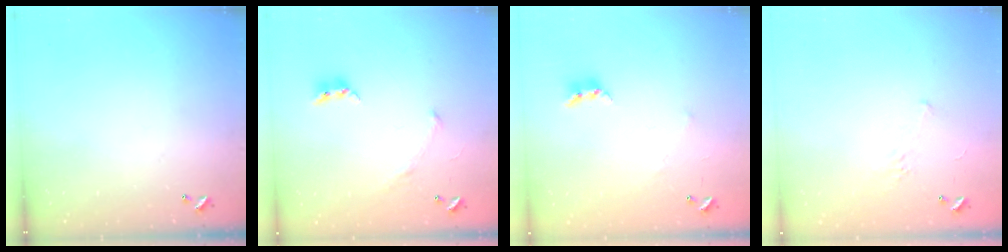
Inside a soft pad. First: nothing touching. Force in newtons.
{"total": 3.2, "press": 3.0, "slide": 1.0}
{"total": 5.1, "press": 5.1, "slide": 0.5}
{"total": 2.8, "press": 2.6, "slide": 1.1}